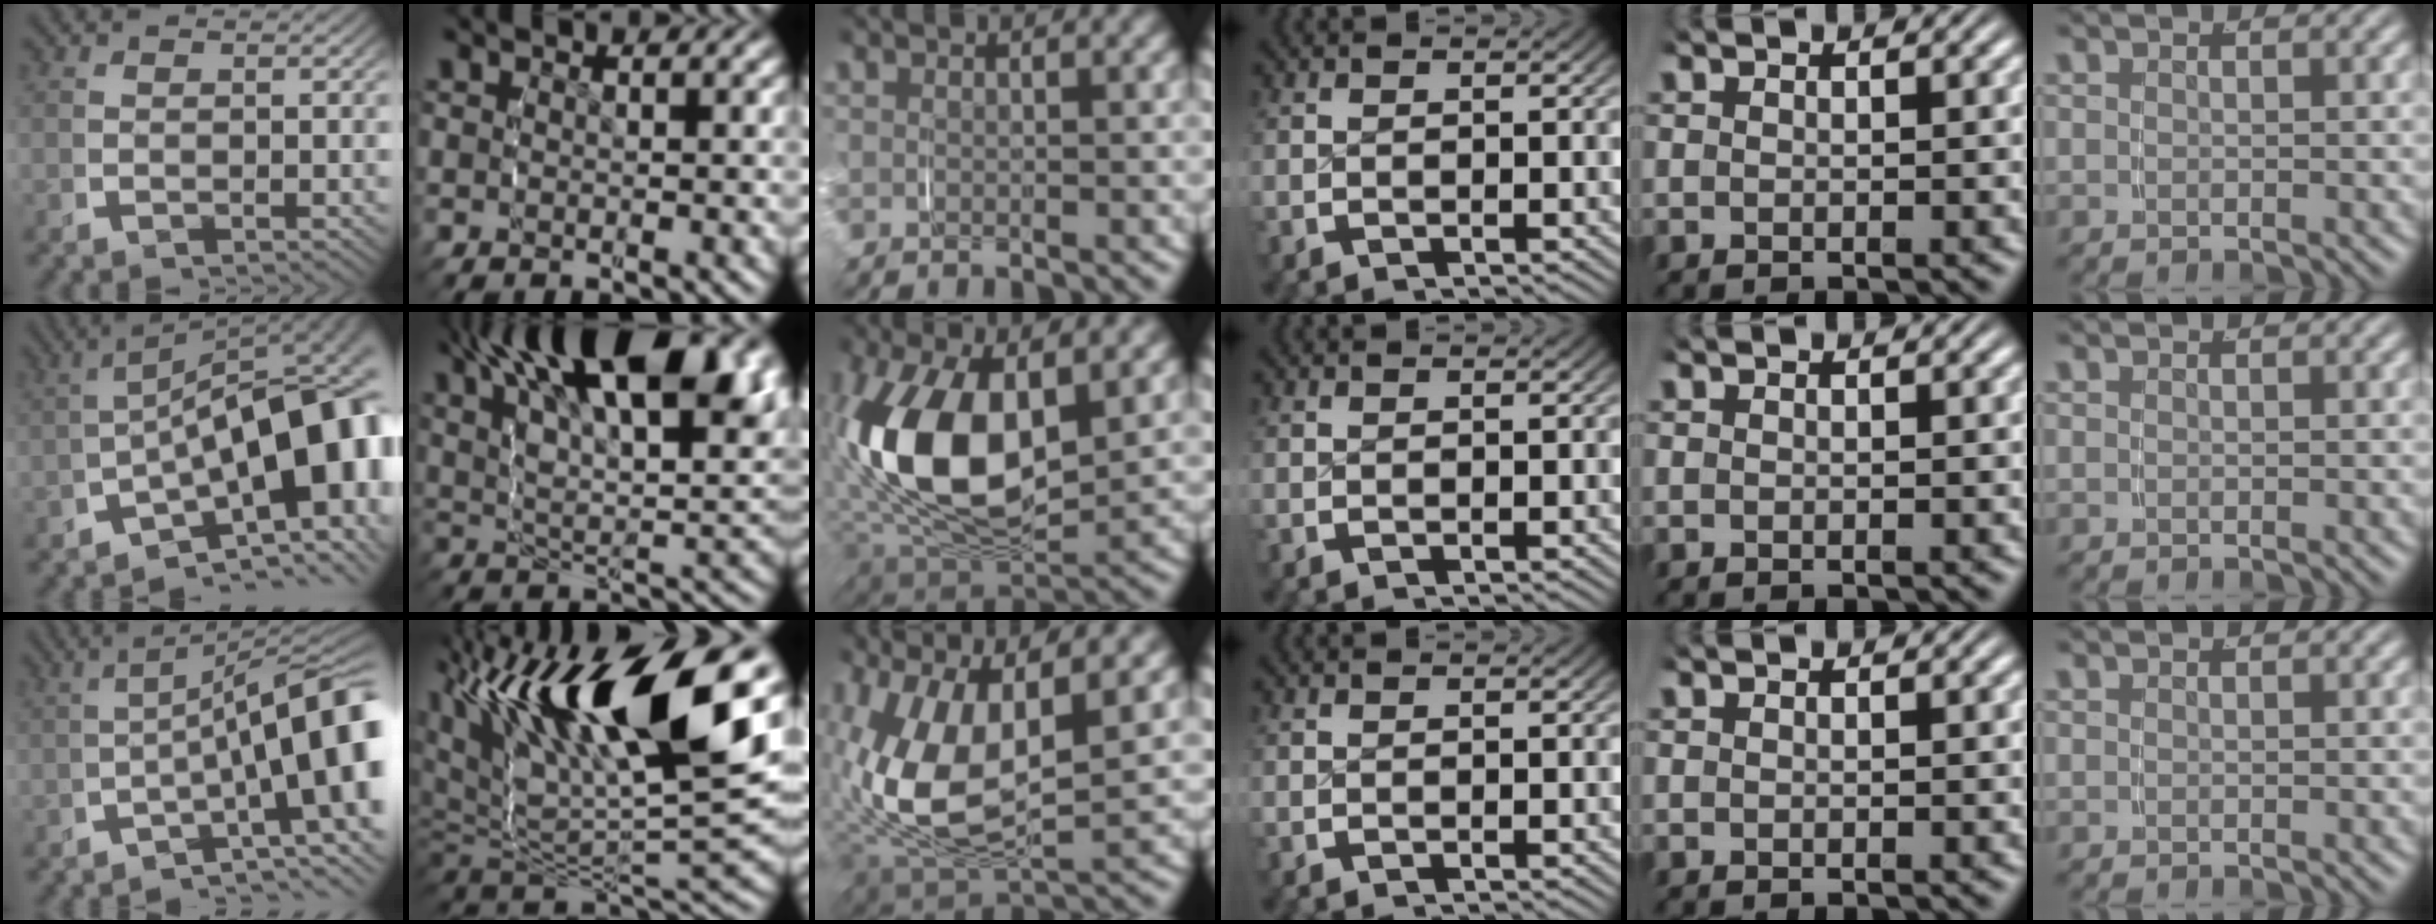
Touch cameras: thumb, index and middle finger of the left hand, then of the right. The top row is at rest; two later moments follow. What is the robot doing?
{"motion": "grasp_and_lifting", "object": "keyboard"}